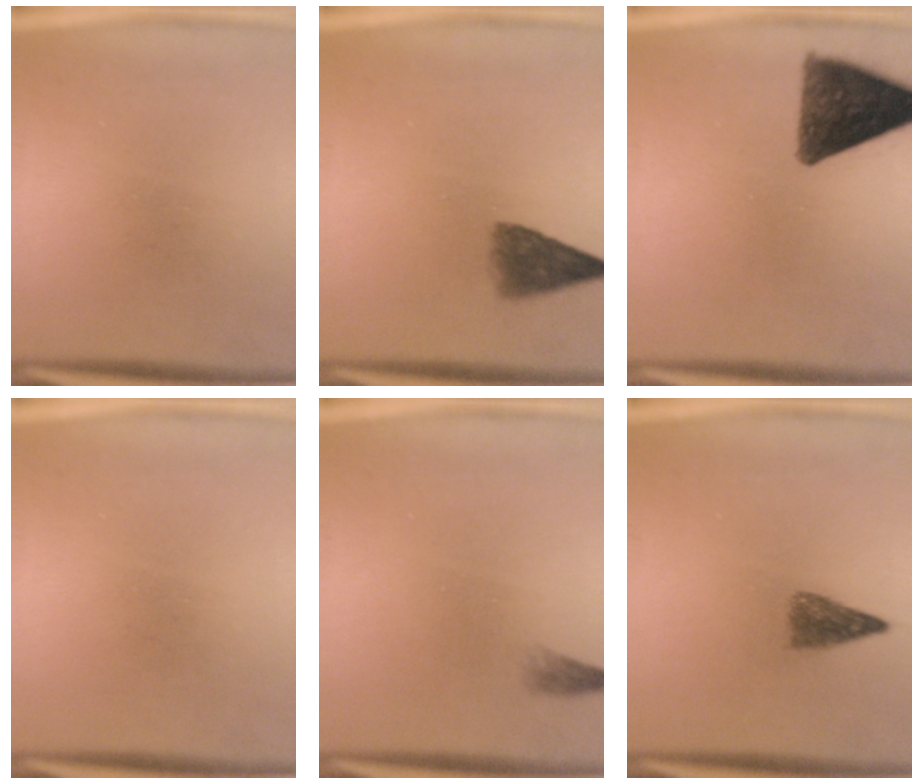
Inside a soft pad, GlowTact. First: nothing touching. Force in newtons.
{"total": 4.7}
{"total": 11.5}
{"total": 0.0}
{"total": 1.1}
{"total": 2.9}